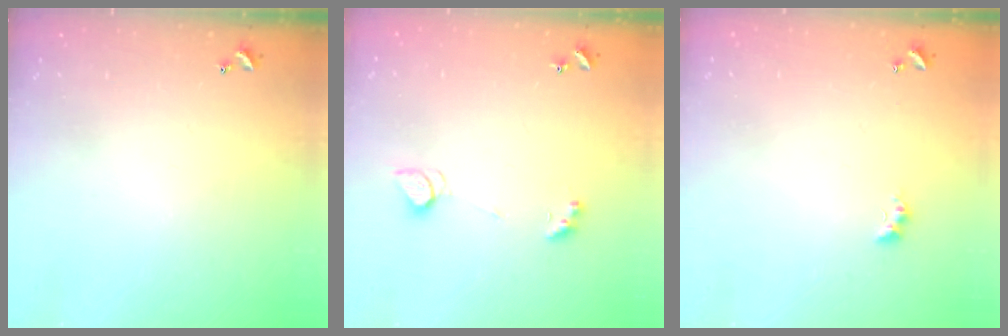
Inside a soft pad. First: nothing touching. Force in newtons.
{"total": 2.5, "press": 2.4, "slide": 0.5}
{"total": 1.6, "press": 1.5, "slide": 0.6}